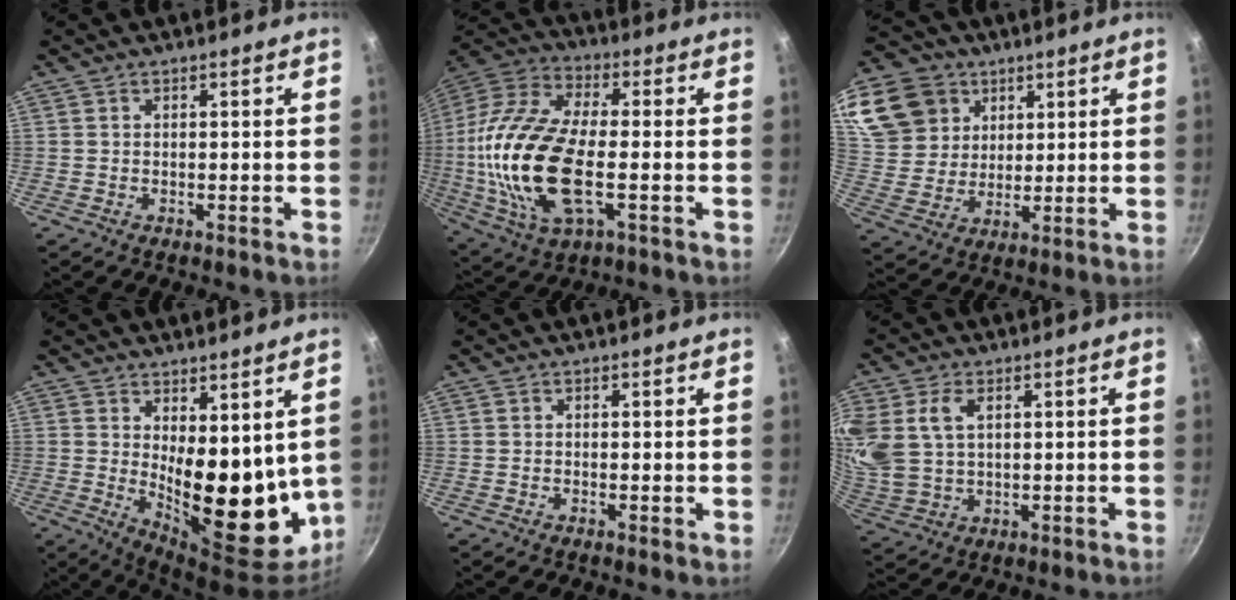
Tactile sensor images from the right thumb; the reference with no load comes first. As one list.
[{"total": 22.8, "force": [-2.4, 10.5, 20.1], "torque": [-0.413, 0.016, -0.056]}, {"total": 20.1, "force": [9.9, 15.5, 8.1], "torque": [-0.192, -0.003, 0.196]}, {"total": 14.1, "force": [3.2, 6.2, 12.2], "torque": [-0.135, -0.060, 0.065]}, {"total": 0.9, "force": [0.1, -0.8, -0.5], "torque": [0.008, -0.008, 0.000]}, {"total": 13.3, "force": [4.1, 9.0, 8.8], "torque": [-0.195, 0.001, 0.090]}]